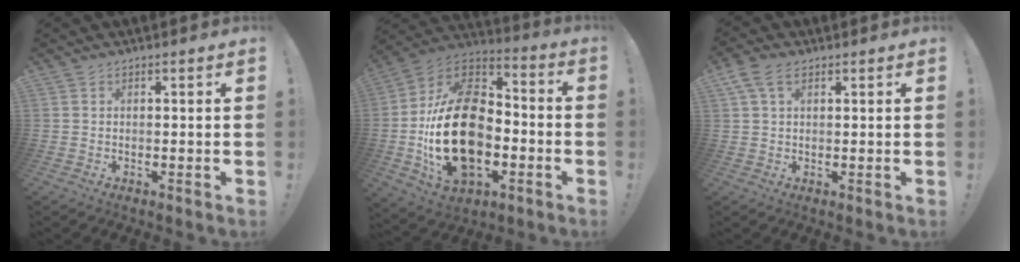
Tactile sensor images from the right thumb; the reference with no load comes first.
{"total": 29.2, "force": [-5.0, 18.9, 21.8], "torque": [-0.397, 0.036, -0.067]}
{"total": 6.0, "force": [2.6, 3.5, 4.1], "torque": [-0.081, 0.005, 0.053]}